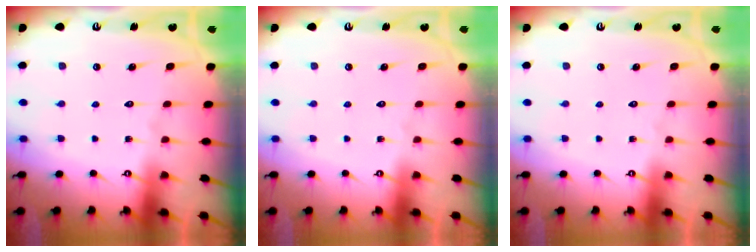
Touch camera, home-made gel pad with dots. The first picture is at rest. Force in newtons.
{"total": 0.0}
{"total": 0.0}